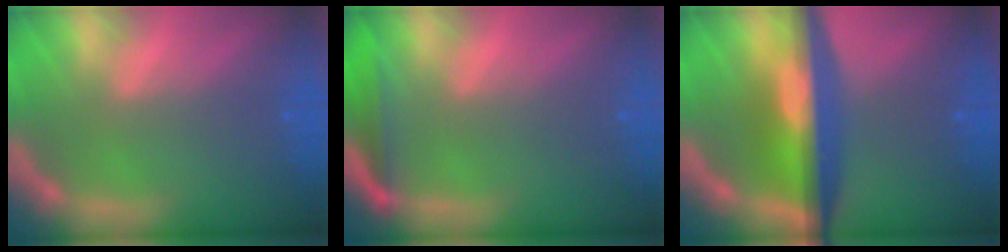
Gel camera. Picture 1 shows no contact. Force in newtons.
{"total": 3.0}
{"total": 9.0}